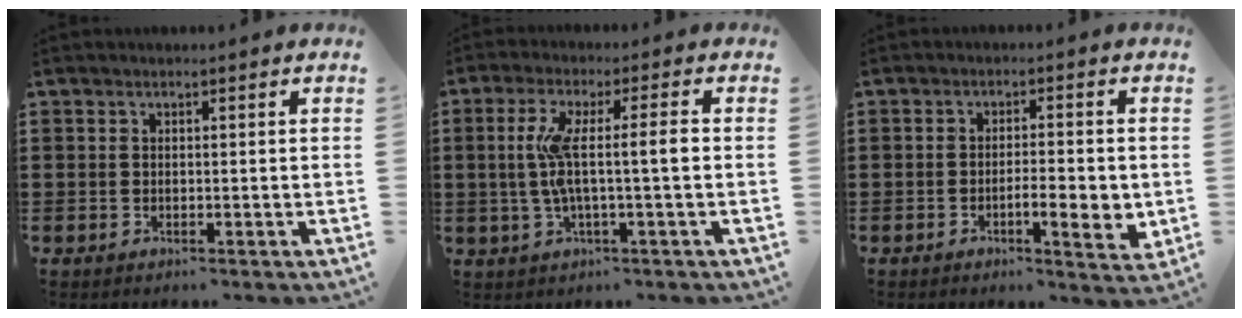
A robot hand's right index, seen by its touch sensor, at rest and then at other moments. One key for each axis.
{"total": 8.0, "fx": 0.2, "fy": 0.7, "fz": 8.0, "tx": -0.159, "ty": -0.005, "tz": -0.008}
{"total": 5.3, "fx": -1.4, "fy": 1.3, "fz": 4.9, "tx": -0.073, "ty": -0.001, "tz": -0.023}